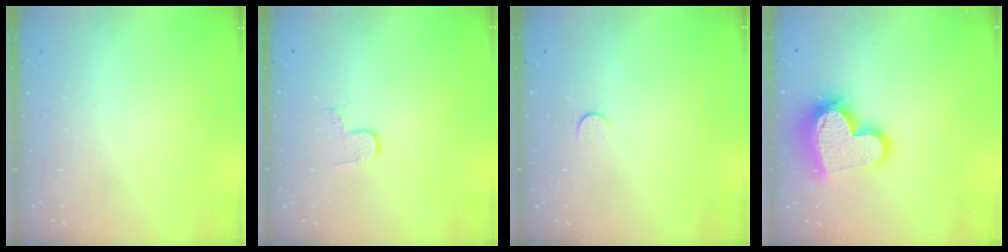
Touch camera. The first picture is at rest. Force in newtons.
{"total": 4.6, "press": 4.6, "slide": 0.5}
{"total": 2.8, "press": 2.8, "slide": 0.4}
{"total": 17.9, "press": 17.8, "slide": 1.7}